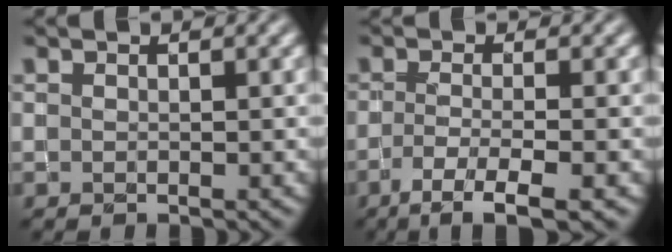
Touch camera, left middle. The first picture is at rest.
{"total": 4.3, "force": [-2.3, 0.9, 3.5], "torque": [-0.063, -0.001, -0.047]}